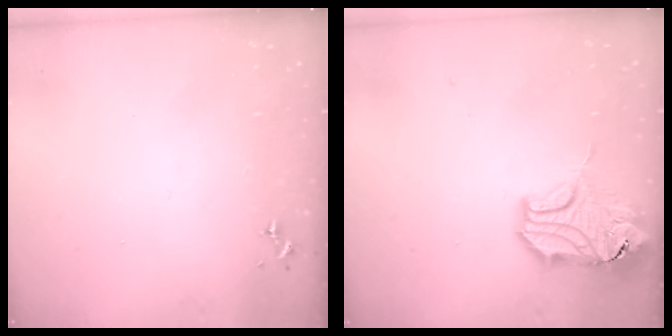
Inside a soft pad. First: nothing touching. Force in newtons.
{"total": 16.0, "press": 15.9, "slide": 2.1}